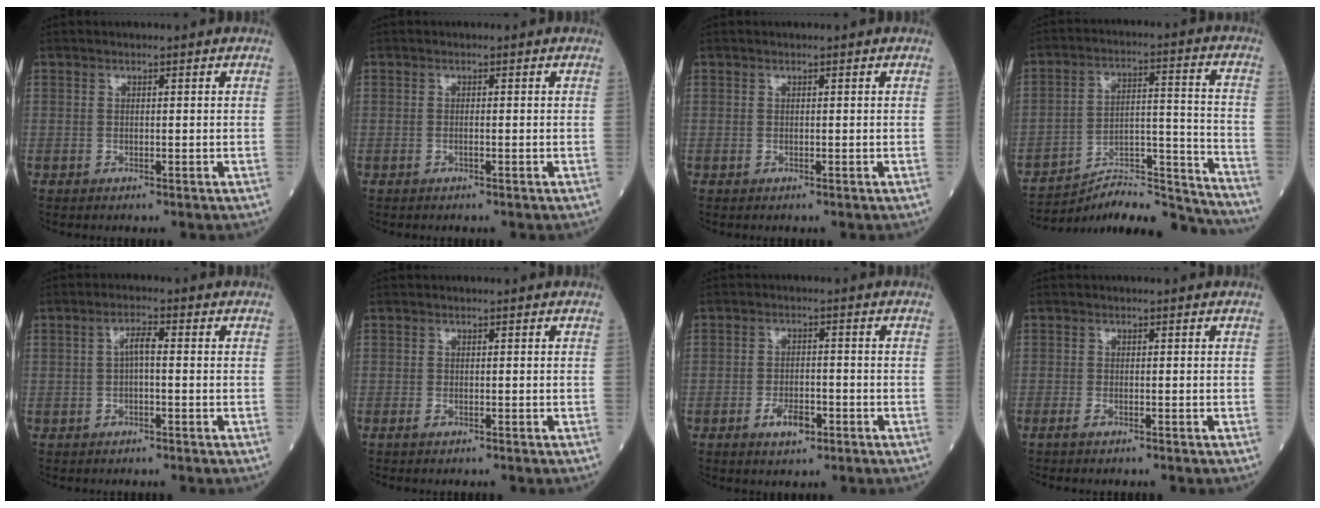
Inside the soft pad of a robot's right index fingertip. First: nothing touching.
{"total": 0.5, "force": [-0.2, 0.0, 0.5], "torque": [-0.011, 0.000, -0.003]}
{"total": 0.0}
{"total": 19.5, "force": [-19.1, 0.9, 4.0], "torque": [-0.052, 0.036, -0.289]}
{"total": 2.6, "force": [-0.1, 0.6, 2.5], "torque": [-0.044, 0.007, -0.002]}
{"total": 0.7, "force": [-0.6, 0.0, 0.3], "torque": [-0.010, -0.001, -0.009]}
{"total": 4.0, "force": [-2.0, 1.7, 2.9], "torque": [-0.051, 0.001, -0.031]}
{"total": 1.5, "force": [-1.3, 0.0, 0.8], "torque": [-0.014, -0.001, -0.016]}